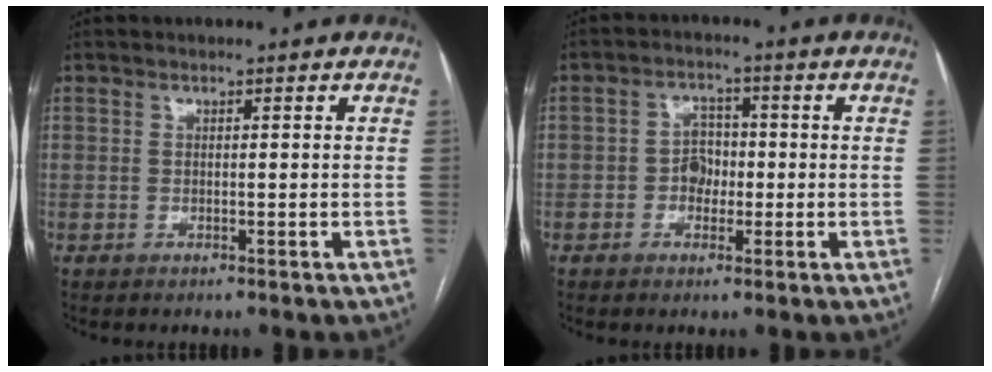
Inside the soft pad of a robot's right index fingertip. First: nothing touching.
{"total": 3.8, "force": [-0.7, 3.0, 2.2], "torque": [-0.033, 0.012, -0.014]}